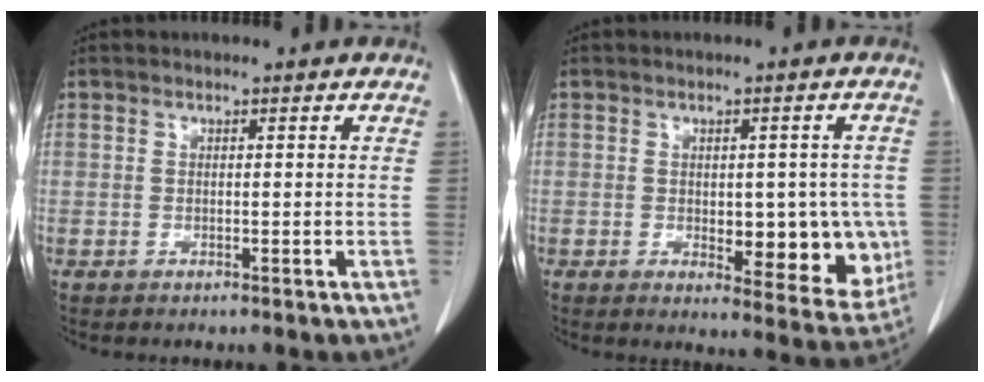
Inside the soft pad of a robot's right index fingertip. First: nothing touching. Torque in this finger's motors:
{"motor_torque": [0.66, -0.45, 0.14, 0.06]}